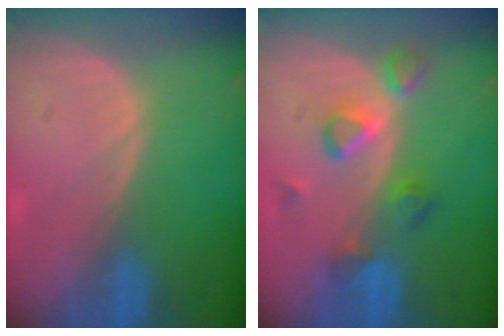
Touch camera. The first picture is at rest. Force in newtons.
{"total": 5.5, "press": 5.5, "slide": 0.7}